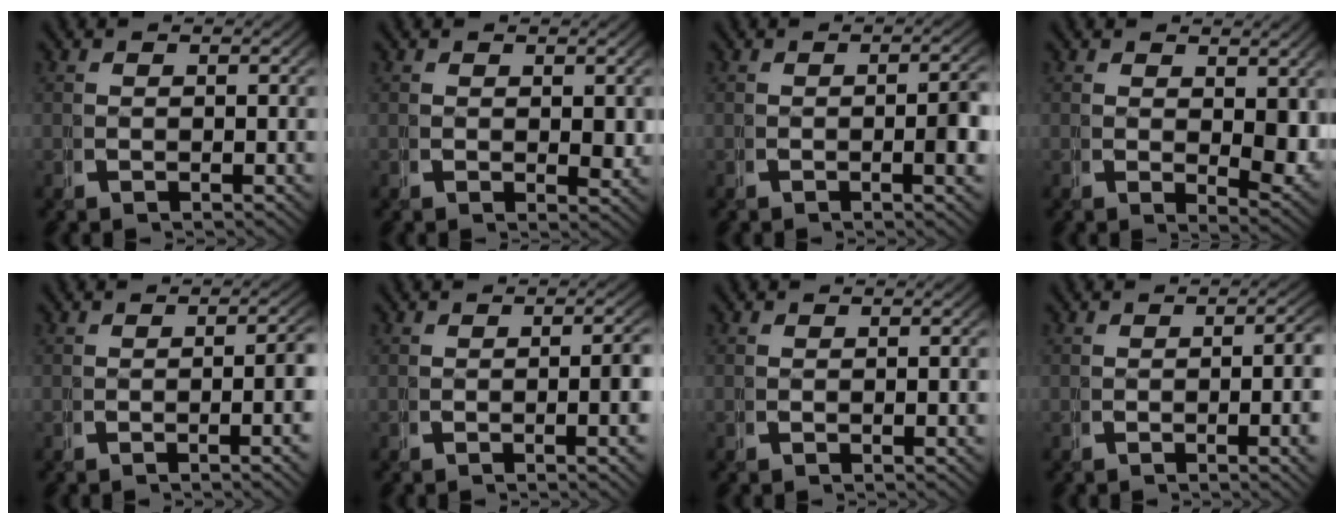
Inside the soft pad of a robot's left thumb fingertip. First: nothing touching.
{"total": 1.4, "force": [0.5, 0.7, 1.2], "torque": [-0.019, -0.010, 0.013]}
{"total": 3.0, "force": [-0.3, 0.5, 2.9], "torque": [-0.041, 0.001, -0.006]}
{"total": 3.8, "force": [1.2, 1.8, 3.2], "torque": [-0.044, -0.019, 0.029]}
{"total": 3.6, "force": [-0.6, 0.5, 3.5], "torque": [-0.051, 0.002, -0.009]}
{"total": 3.2, "force": [-0.3, 0.5, 3.2], "torque": [-0.047, 0.001, -0.005]}
{"total": 0.6, "force": [0.0, -0.1, 0.6], "torque": [-0.012, 0.003, 0.001]}
{"total": 3.6, "force": [-0.6, 0.6, 3.5], "torque": [-0.050, 0.002, -0.007]}